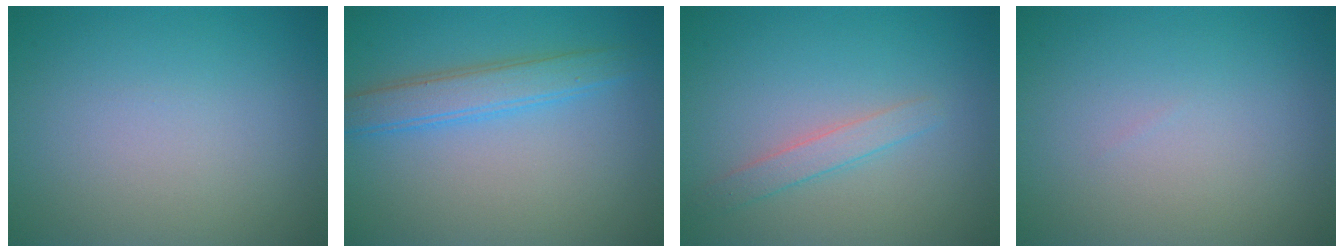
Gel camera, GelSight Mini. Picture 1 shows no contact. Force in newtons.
{"total": 3.3, "press": 3.3, "slide": 0.1}
{"total": 1.8, "press": 1.8, "slide": 0.0}
{"total": 0.0}